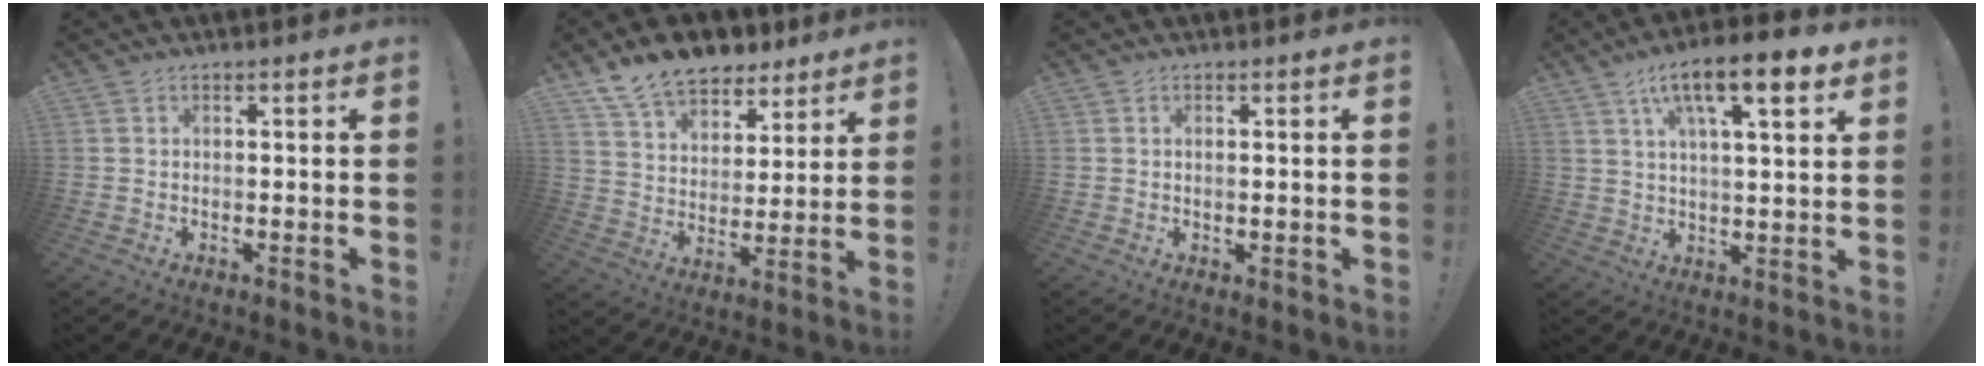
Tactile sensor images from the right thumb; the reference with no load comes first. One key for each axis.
{"total": 13.2, "fx": 10.6, "fy": 6.9, "fz": 3.9, "tx": -0.065, "ty": -0.080, "tz": 0.198}
{"total": 0.6, "fx": 0.4, "fy": 0.3, "fz": 0.3, "tx": 0.002, "ty": -0.002, "tz": 0.006}
{"total": 13.5, "fx": 7.2, "fy": 3.6, "fz": 10.9, "tx": -0.167, "ty": -0.028, "tz": 0.111}